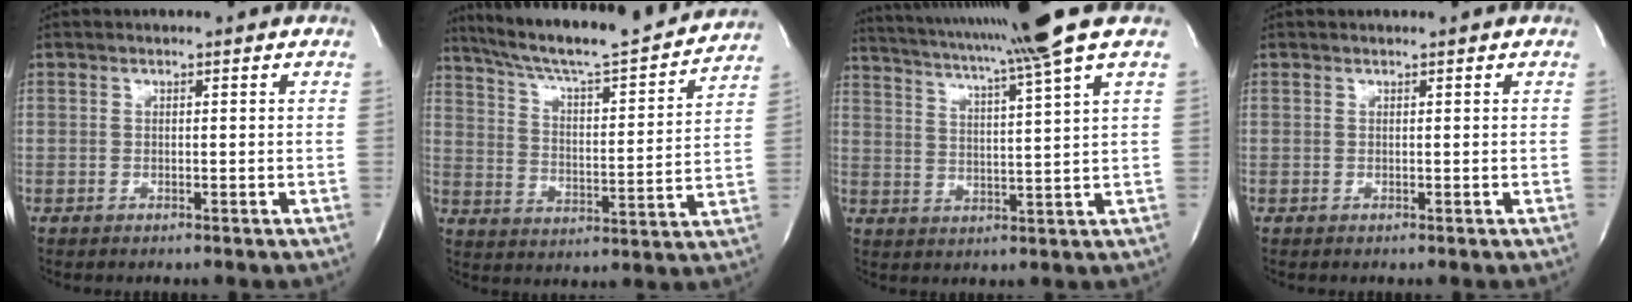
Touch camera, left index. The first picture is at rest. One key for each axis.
{"total": 21.9, "fx": 19.8, "fy": 1.7, "fz": 9.3, "tx": -0.160, "ty": -0.012, "tz": 0.288}
{"total": 15.0, "fx": 11.8, "fy": -2.7, "fz": 8.8, "tx": -0.154, "ty": -0.021, "tz": 0.170}
{"total": 0.6, "fx": 0.5, "fy": -0.1, "fz": 0.2, "tx": -0.001, "ty": 0.005, "tz": 0.011}